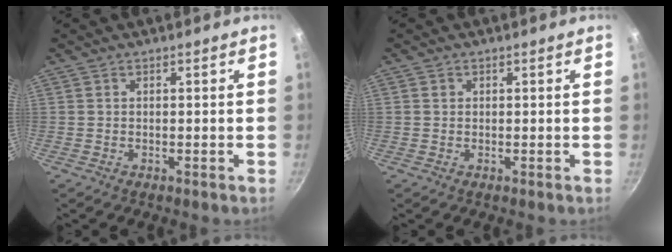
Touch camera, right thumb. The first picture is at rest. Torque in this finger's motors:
{"motor_torque": [-0.57, 0.18, -0.06, 0.10, 0.01]}